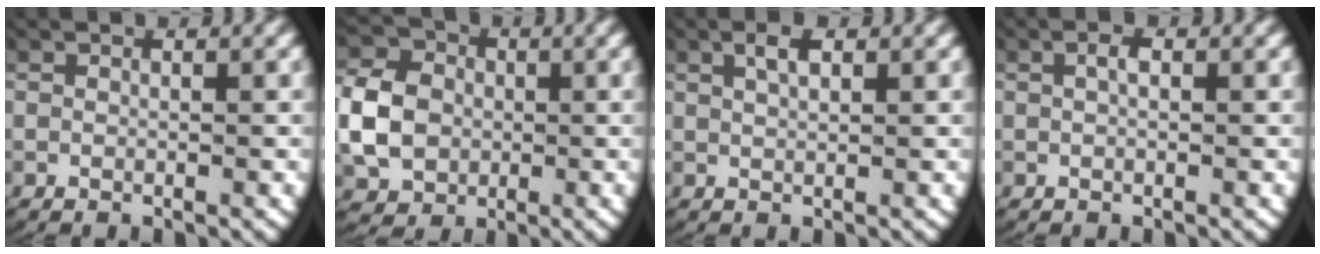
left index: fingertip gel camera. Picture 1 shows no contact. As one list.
[{"total": 6.7, "force": [-0.1, 5.7, 3.6], "torque": [-0.079, -0.016, 0.005]}, {"total": 1.8, "force": [1.0, 0.6, 1.3], "torque": [-0.027, -0.001, 0.021]}, {"total": 1.0, "force": [0.2, 0.3, 1.0], "torque": [-0.019, -0.001, 0.005]}]